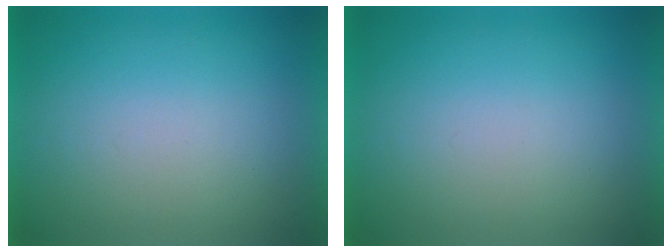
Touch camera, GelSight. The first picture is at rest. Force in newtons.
{"total": 0.0}